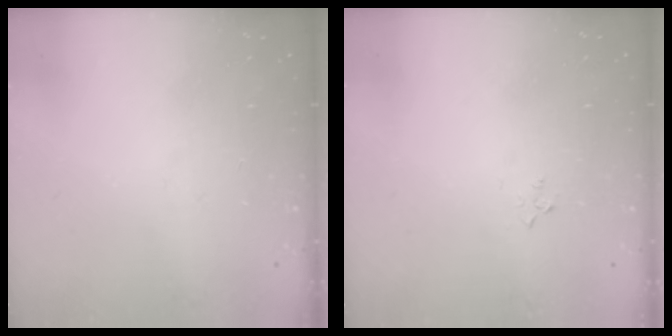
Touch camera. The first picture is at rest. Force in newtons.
{"total": 3.2, "press": 3.2, "slide": 0.4}